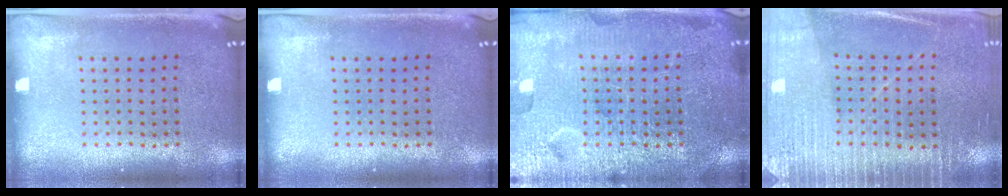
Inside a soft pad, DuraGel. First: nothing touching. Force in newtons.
{"total": 0.0}
{"total": 4.4, "press": 4.4, "slide": 0.6}
{"total": 3.0, "press": 2.9, "slide": 0.7}